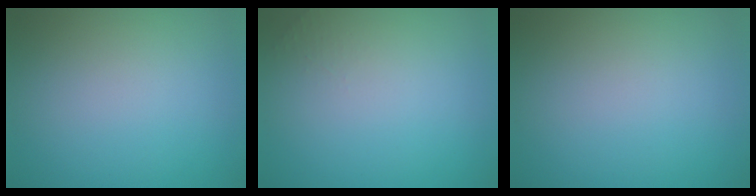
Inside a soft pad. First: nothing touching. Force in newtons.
{"total": 0.7, "press": 0.7, "slide": 0.1}
{"total": 0.0}